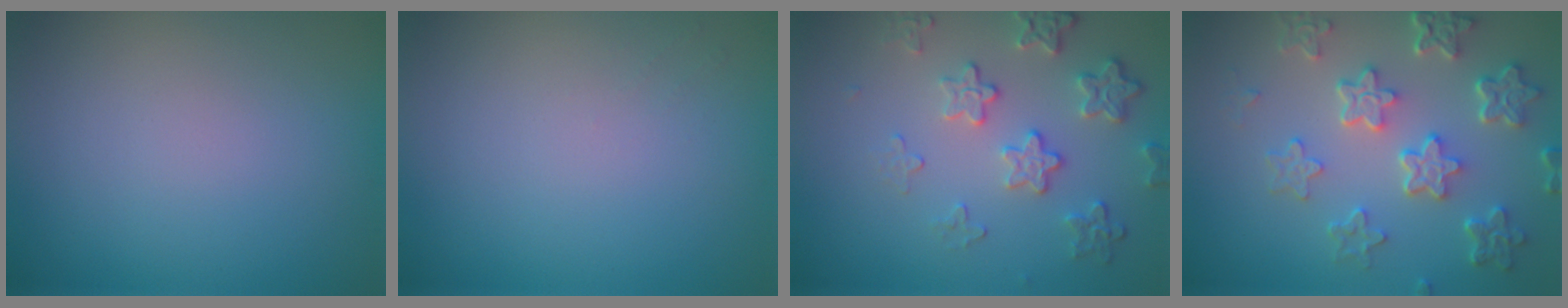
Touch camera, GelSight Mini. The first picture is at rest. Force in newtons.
{"total": 0.6, "press": 0.5, "slide": 0.3}
{"total": 4.1, "press": 3.3, "slide": 2.5}
{"total": 5.9, "press": 4.4, "slide": 3.8}